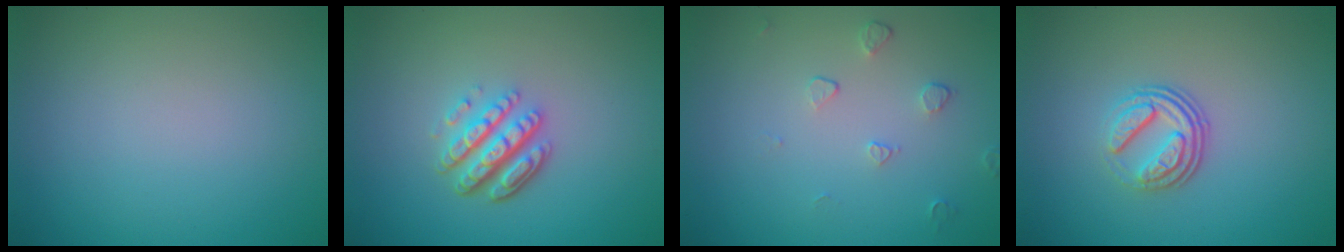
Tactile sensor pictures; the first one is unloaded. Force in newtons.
{"total": 4.6, "press": 3.4, "slide": 3.1}
{"total": 1.1, "press": 0.7, "slide": 0.9}
{"total": 3.5, "press": 2.5, "slide": 2.5}